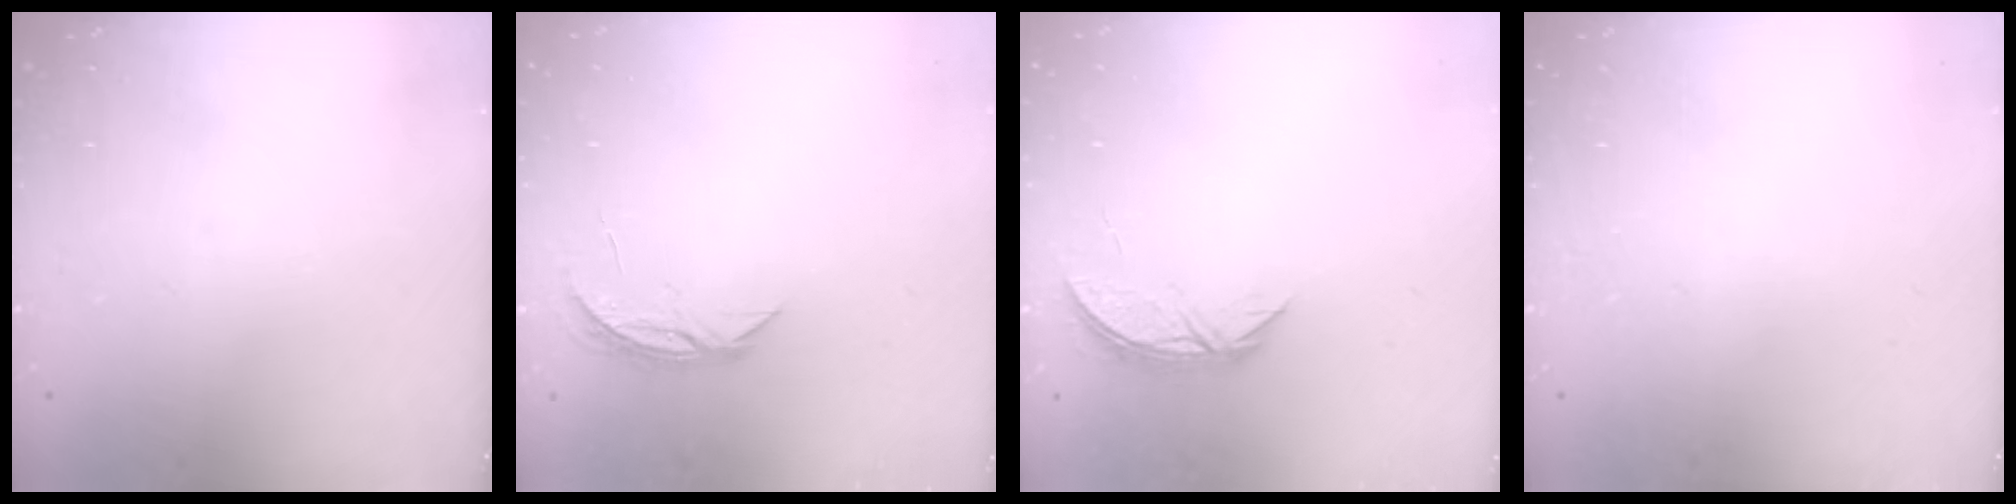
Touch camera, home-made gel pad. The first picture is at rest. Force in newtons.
{"total": 4.8, "press": 4.7, "slide": 0.5}
{"total": 5.2, "press": 5.2, "slide": 0.6}
{"total": 0.0}